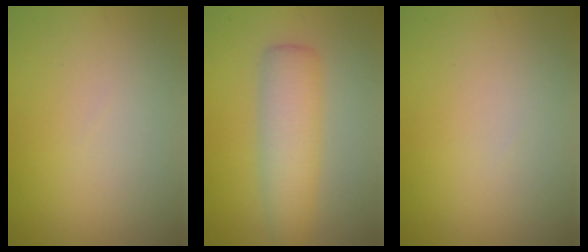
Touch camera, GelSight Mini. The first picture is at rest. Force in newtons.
{"total": 4.6, "press": 4.6, "slide": 0.1}
{"total": 0.0}